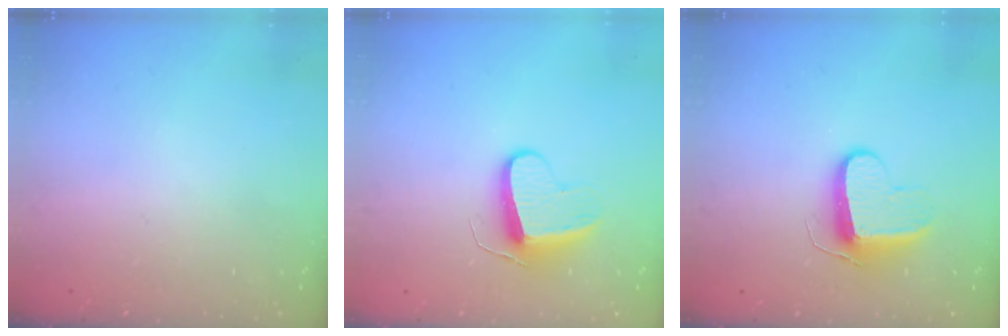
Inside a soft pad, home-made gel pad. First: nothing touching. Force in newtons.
{"total": 9.1, "press": 9.0, "slide": 0.6}
{"total": 9.3, "press": 9.3, "slide": 0.3}